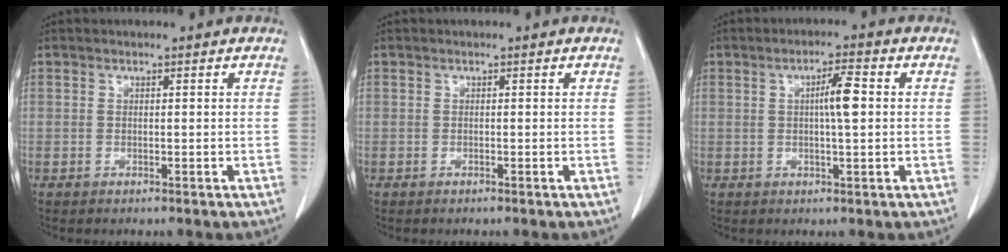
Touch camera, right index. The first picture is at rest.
{"total": 0.0}
{"total": 4.4, "force": [0.5, 0.4, 4.4], "torque": [-0.076, 0.004, 0.006]}